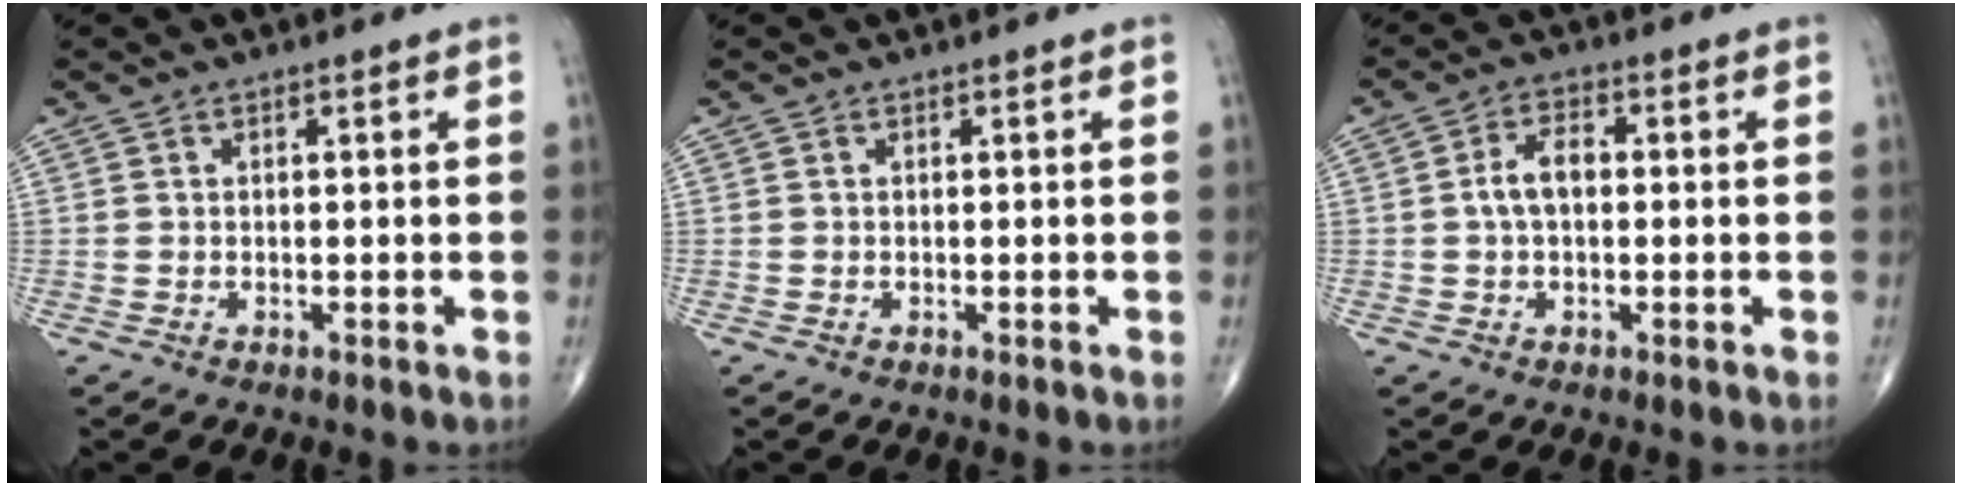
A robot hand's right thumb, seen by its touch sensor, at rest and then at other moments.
{"total": 0.0}
{"total": 4.8, "force": [0.0, 2.7, 4.0], "torque": [-0.075, 0.016, -0.005]}